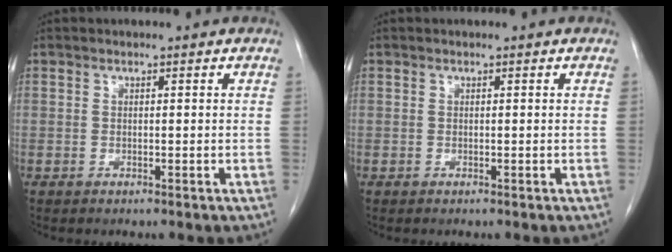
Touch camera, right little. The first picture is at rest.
{"total": 0.0}